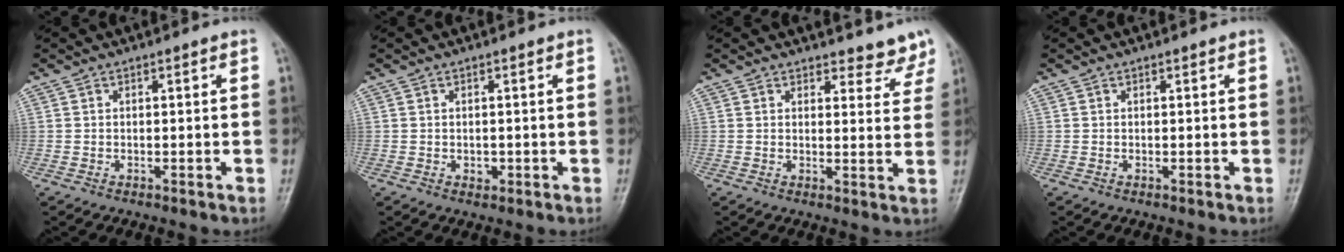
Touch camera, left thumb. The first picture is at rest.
{"total": 1.1, "force": [-0.1, 0.9, 0.6], "torque": [-0.007, 0.000, 0.002]}
{"total": 5.5, "force": [5.1, 2.1, 0.6], "torque": [0.024, -0.036, 0.045]}
{"total": 0.0}